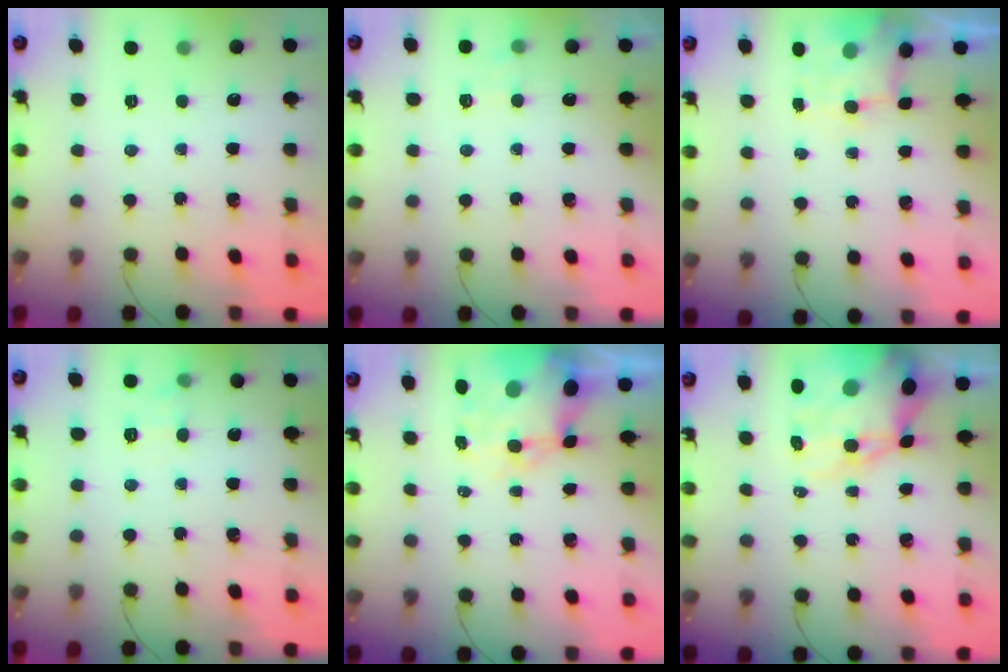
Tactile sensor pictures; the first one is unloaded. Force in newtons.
{"total": 2.8, "press": 2.5, "slide": 1.4}
{"total": 5.0, "press": 5.0, "slide": 0.5}
{"total": 6.9, "press": 6.7, "slide": 1.7}
{"total": 10.3, "press": 10.0, "slide": 2.6}
{"total": 15.6, "press": 15.2, "slide": 3.6}